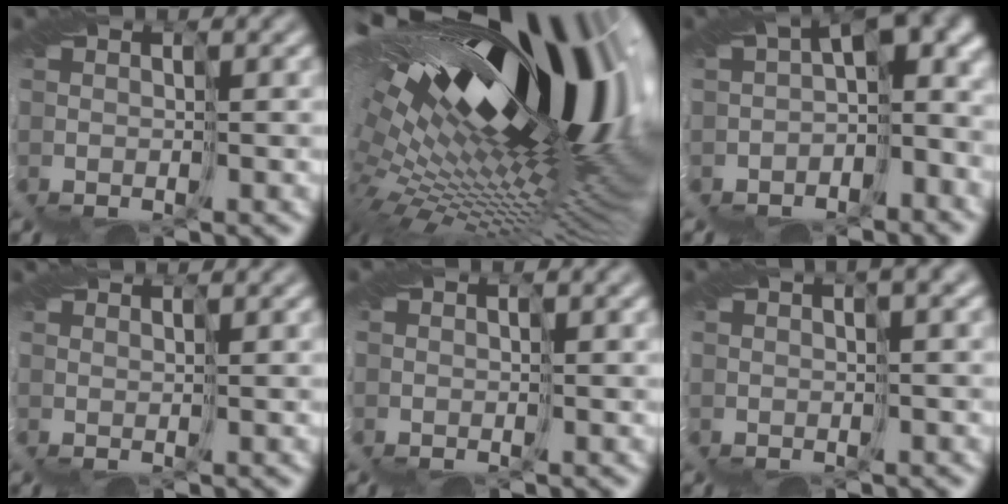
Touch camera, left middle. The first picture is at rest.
{"total": 21.7, "force": [5.6, 8.6, 19.1], "torque": [-0.331, 0.000, 0.092]}
{"total": 9.6, "force": [-1.7, 5.5, 7.7], "torque": [-0.106, -0.008, -0.019]}
{"total": 2.5, "force": [2.4, 0.1, 0.8], "torque": [-0.016, 0.005, 0.028]}
{"total": 0.8, "force": [0.5, -0.1, 0.7], "torque": [-0.010, 0.003, 0.006]}
{"total": 4.2, "force": [2.3, 1.2, 3.4], "torque": [-0.039, 0.019, 0.019]}